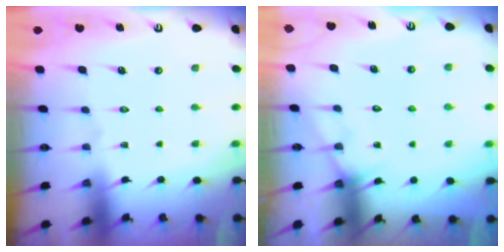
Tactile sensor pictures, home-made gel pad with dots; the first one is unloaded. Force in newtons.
{"total": 4.9, "press": 4.9, "slide": 0.3}